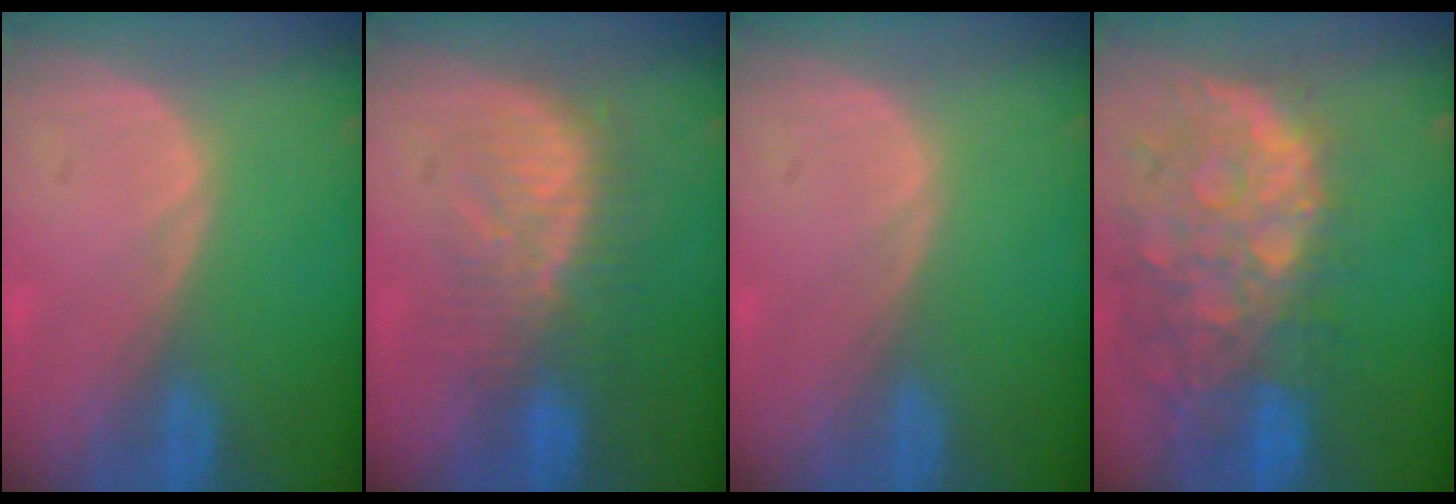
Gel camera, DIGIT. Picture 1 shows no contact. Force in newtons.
{"total": 8.0, "press": 7.8, "slide": 1.6}
{"total": 0.0}
{"total": 13.6, "press": 11.1, "slide": 7.9}